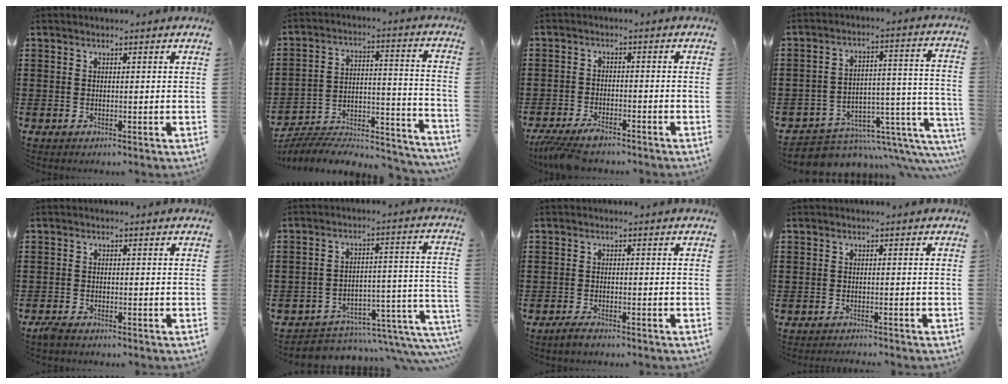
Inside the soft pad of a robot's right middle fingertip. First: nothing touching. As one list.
[{"total": 5.5, "force": [-5.3, 1.1, 1.0], "torque": [-0.019, -0.002, -0.108]}, {"total": 4.0, "force": [-3.6, 0.7, 1.7], "torque": [-0.050, -0.009, -0.075]}, {"total": 6.1, "force": [-5.2, 2.6, 2.0], "torque": [-0.032, -0.005, -0.090]}, {"total": 1.3, "force": [-1.1, 0.1, 0.7], "torque": [-0.023, -0.006, -0.023]}, {"total": 5.0, "force": [-4.1, 1.8, 2.2], "torque": [-0.037, -0.004, -0.076]}, {"total": 1.6, "force": [-1.3, 0.4, 0.8], "torque": [-0.016, 0.001, -0.025]}, {"total": 0.8, "force": [-0.8, -0.2, 0.1], "torque": [-0.005, -0.002, -0.016]}]